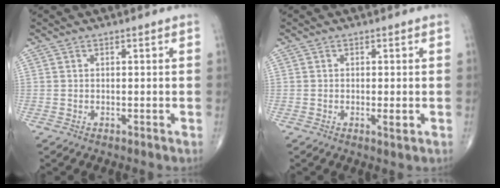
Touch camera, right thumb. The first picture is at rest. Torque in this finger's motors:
{"motor_torque": [0.04, 0.24, -0.12, -0.01, 0.10]}